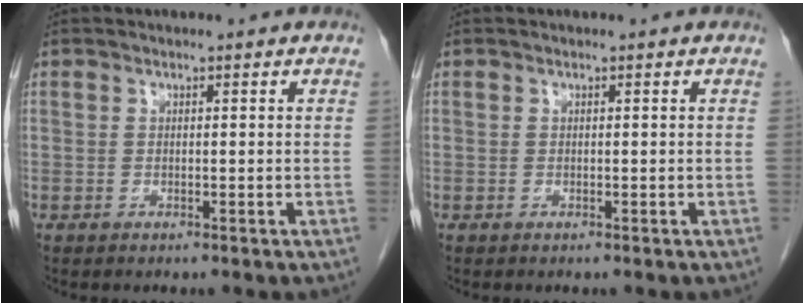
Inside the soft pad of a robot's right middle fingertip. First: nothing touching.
{"total": 0.0}